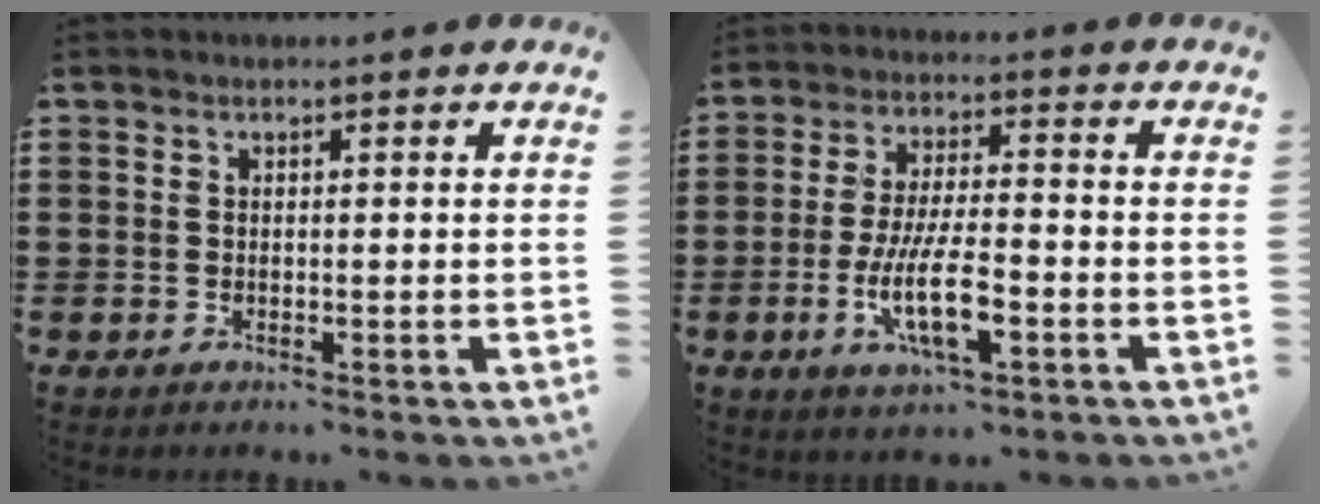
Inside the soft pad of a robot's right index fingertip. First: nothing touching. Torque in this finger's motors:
{"motor_torque": [1.25, 0.89, 0.60, 0.21]}